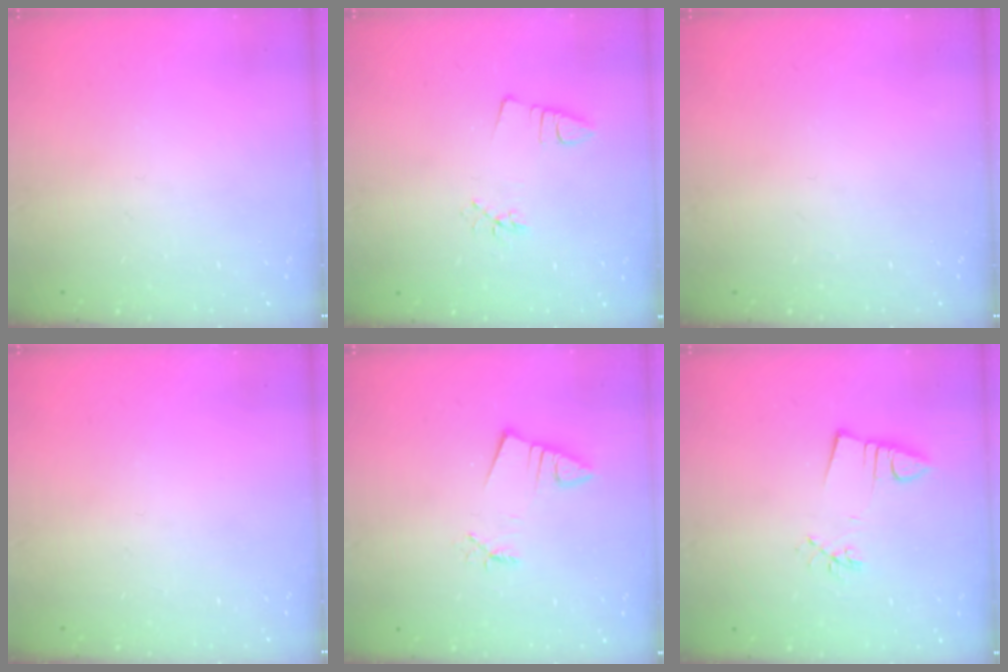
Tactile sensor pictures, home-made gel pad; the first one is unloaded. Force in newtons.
{"total": 2.6, "press": 2.2, "slide": 1.5}
{"total": 0.0}
{"total": 0.0}
{"total": 2.3, "press": 2.2, "slide": 0.3}
{"total": 3.0, "press": 1.6, "slide": 2.5}